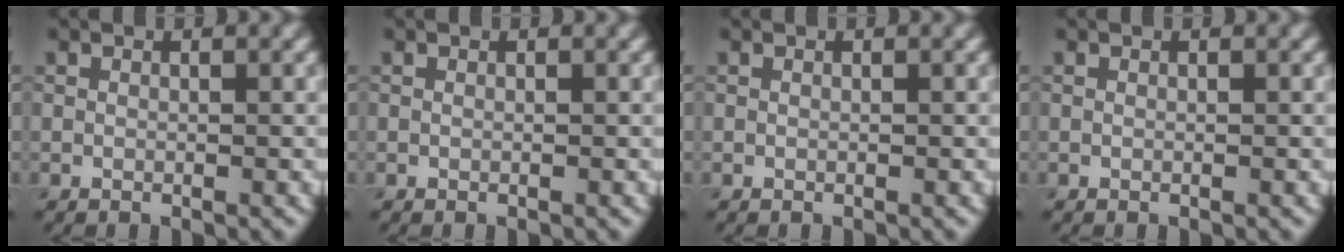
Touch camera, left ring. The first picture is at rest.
{"total": 0.0}
{"total": 0.0}
{"total": 0.0}